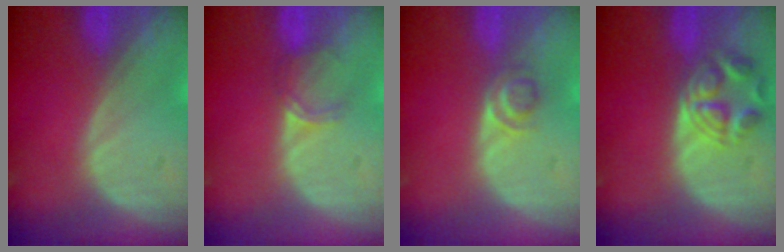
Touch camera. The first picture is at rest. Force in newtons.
{"total": 2.5, "press": 2.0, "slide": 1.4}
{"total": 2.5, "press": 2.4, "slide": 0.8}
{"total": 5.5, "press": 5.1, "slide": 2.0}